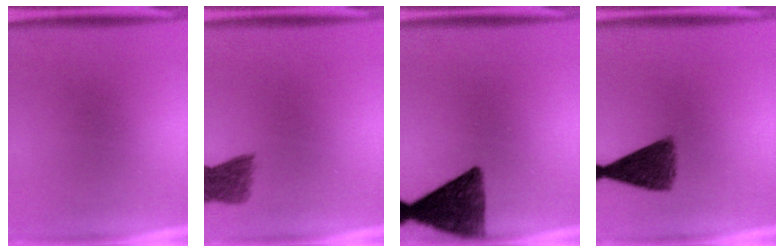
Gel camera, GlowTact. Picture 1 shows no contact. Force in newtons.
{"total": 4.3}
{"total": 11.1}
{"total": 7.8}